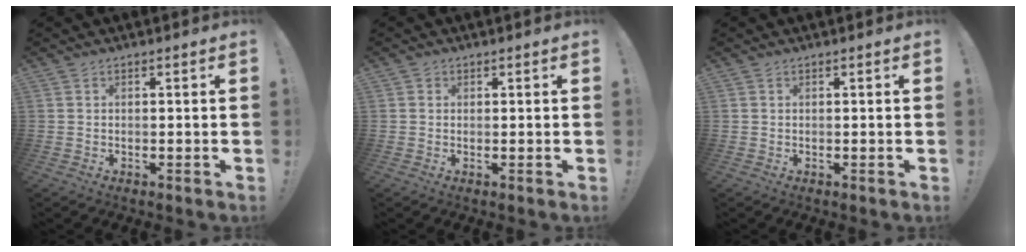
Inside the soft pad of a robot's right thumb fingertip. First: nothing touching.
{"total": 0.7, "force": [0.3, 0.7, 0.0], "torque": [0.008, -0.001, 0.003]}
{"total": 0.0}